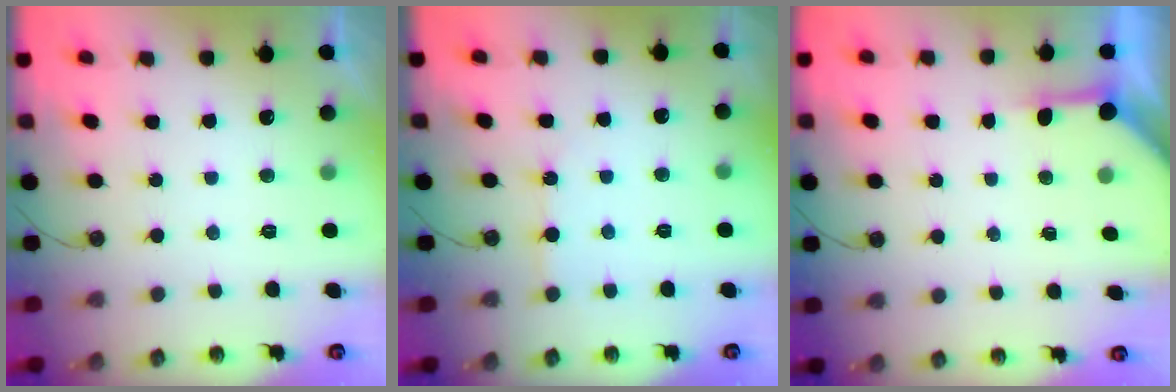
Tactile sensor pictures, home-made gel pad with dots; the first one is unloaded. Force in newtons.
{"total": 3.5, "press": 3.4, "slide": 0.5}
{"total": 3.8, "press": 3.8, "slide": 0.5}